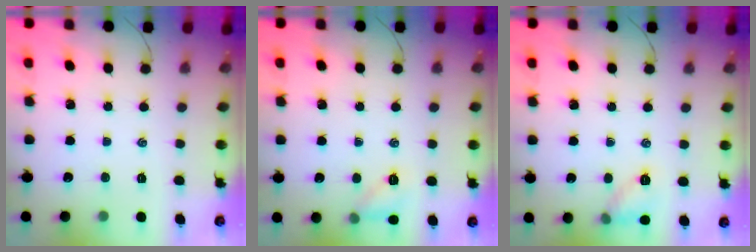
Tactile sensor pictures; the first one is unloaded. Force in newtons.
{"total": 7.4, "press": 7.2, "slide": 1.3}
{"total": 7.3, "press": 7.3, "slide": 0.6}